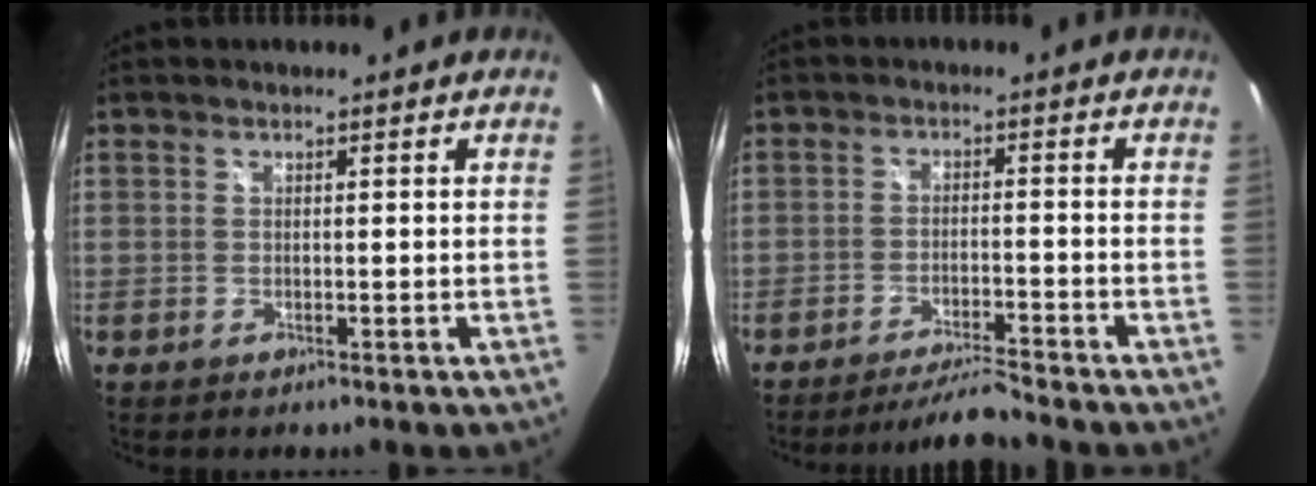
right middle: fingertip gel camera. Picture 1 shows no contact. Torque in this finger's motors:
{"motor_torque": [-0.29, -0.16, -0.03, 0.00]}